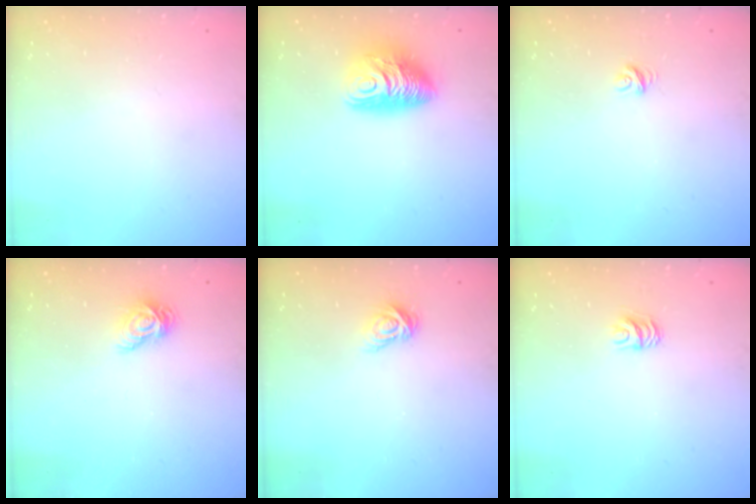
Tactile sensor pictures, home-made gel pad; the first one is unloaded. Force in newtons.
{"total": 12.0, "press": 11.9, "slide": 1.1}
{"total": 4.9, "press": 4.8, "slide": 0.3}
{"total": 7.6, "press": 7.6, "slide": 0.0}
{"total": 6.2, "press": 6.2, "slide": 0.6}
{"total": 5.2, "press": 5.2, "slide": 0.5}